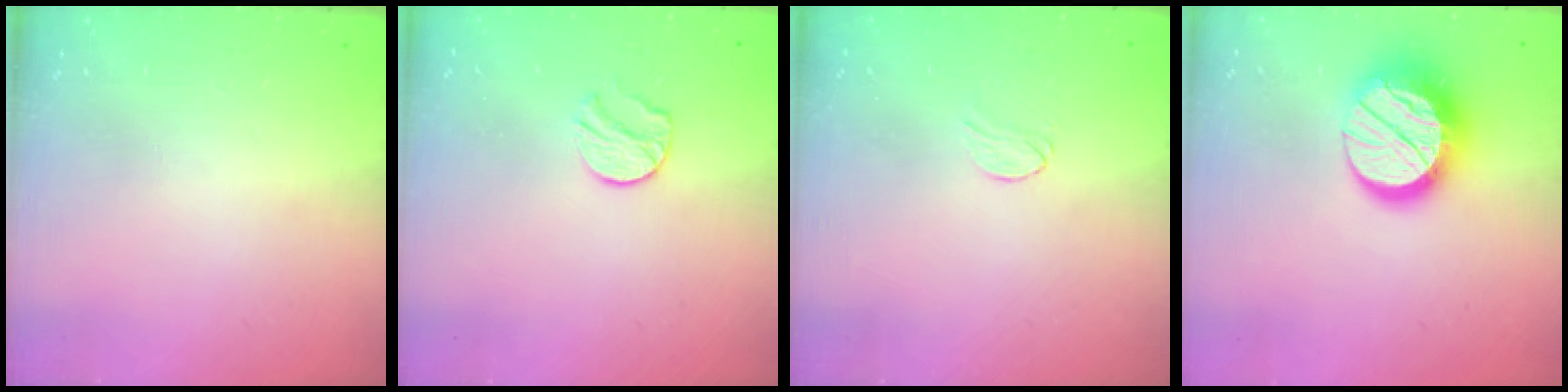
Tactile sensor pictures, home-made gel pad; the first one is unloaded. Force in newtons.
{"total": 7.8, "press": 7.8, "slide": 0.5}
{"total": 4.7, "press": 4.6, "slide": 0.4}
{"total": 16.4, "press": 16.4, "slide": 1.2}